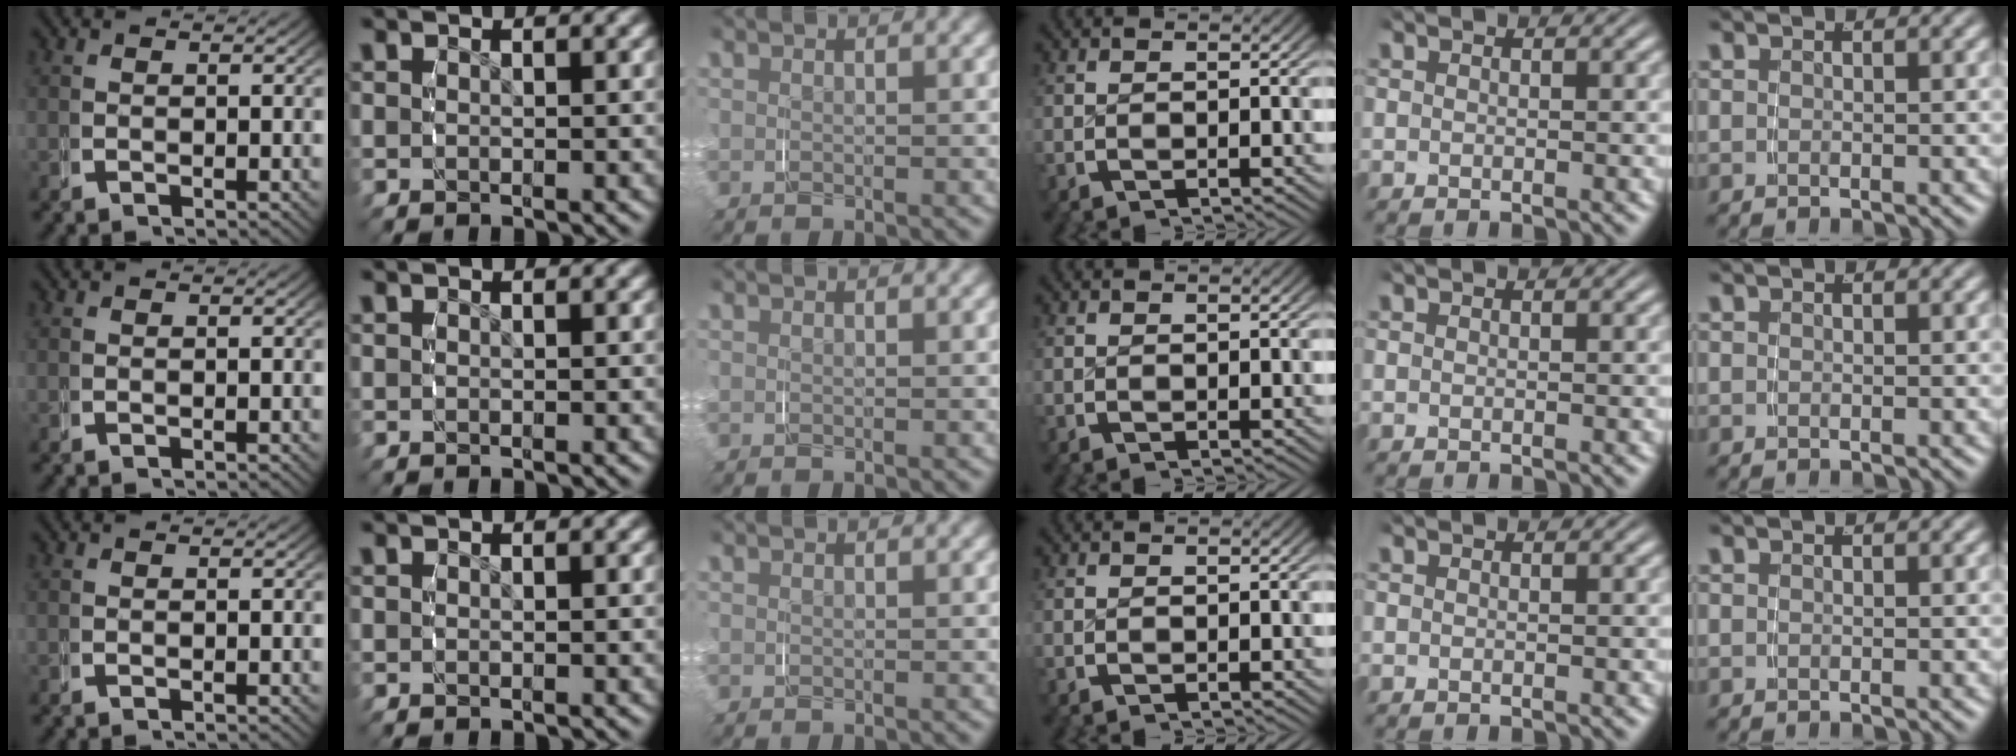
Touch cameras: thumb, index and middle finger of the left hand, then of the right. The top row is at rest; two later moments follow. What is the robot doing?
{"motion": "grasp_and_lifting", "object": "keyboard"}